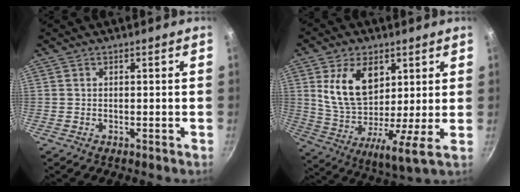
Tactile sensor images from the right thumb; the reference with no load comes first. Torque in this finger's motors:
{"motor_torque": [-0.65, 1.51, 1.38, -0.07, 0.38]}